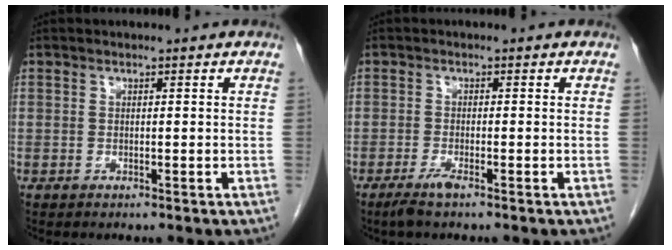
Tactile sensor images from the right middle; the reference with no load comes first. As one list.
[{"total": 2.1, "force": [-1.5, -0.1, 1.5], "torque": [-0.037, -0.006, -0.032]}]